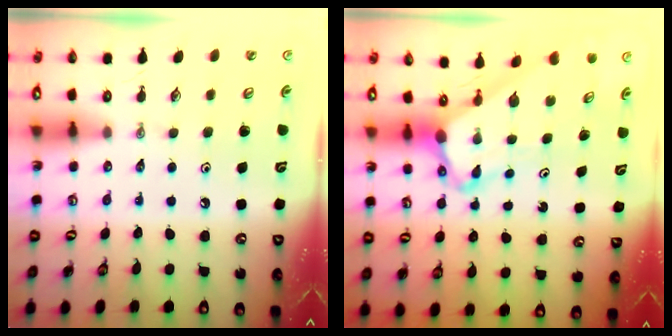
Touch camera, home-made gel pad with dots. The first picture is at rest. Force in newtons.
{"total": 5.5, "press": 5.5, "slide": 0.5}